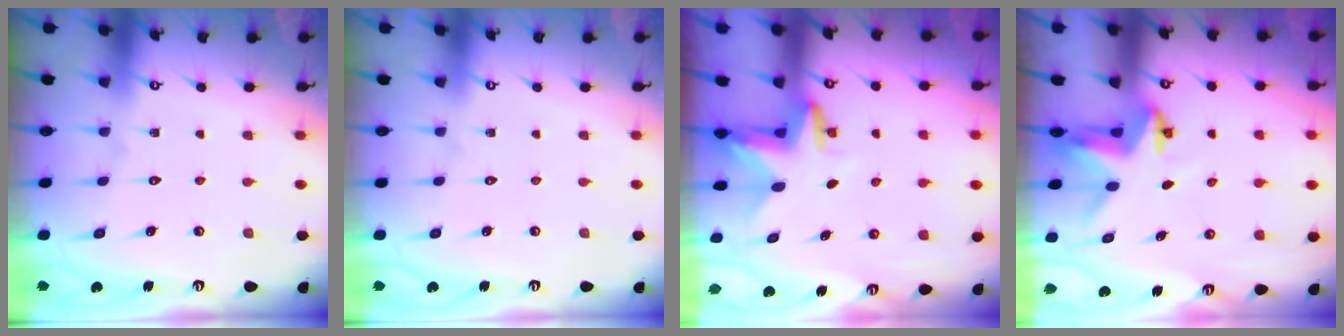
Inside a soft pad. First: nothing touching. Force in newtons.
{"total": 0.0}
{"total": 3.2, "press": 3.2, "slide": 0.1}
{"total": 3.1, "press": 3.1, "slide": 0.2}